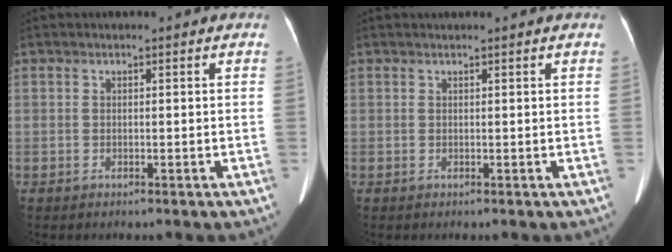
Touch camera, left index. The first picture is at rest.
{"total": 1.1, "force": [1.0, -0.3, 0.5], "torque": [-0.007, 0.015, 0.023]}